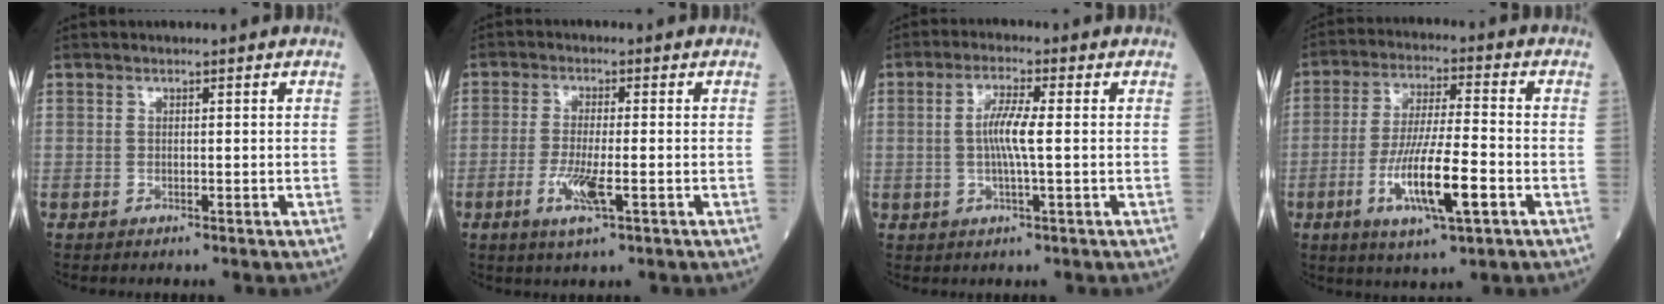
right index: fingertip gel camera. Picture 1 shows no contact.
{"total": 5.2, "force": [-1.9, 0.6, 4.8], "torque": [-0.107, -0.011, -0.033]}
{"total": 5.1, "force": [0.1, 0.2, 5.1], "torque": [-0.105, 0.002, -0.001]}
{"total": 11.7, "force": [-4.0, 1.5, 10.9], "torque": [-0.207, -0.012, -0.071]}